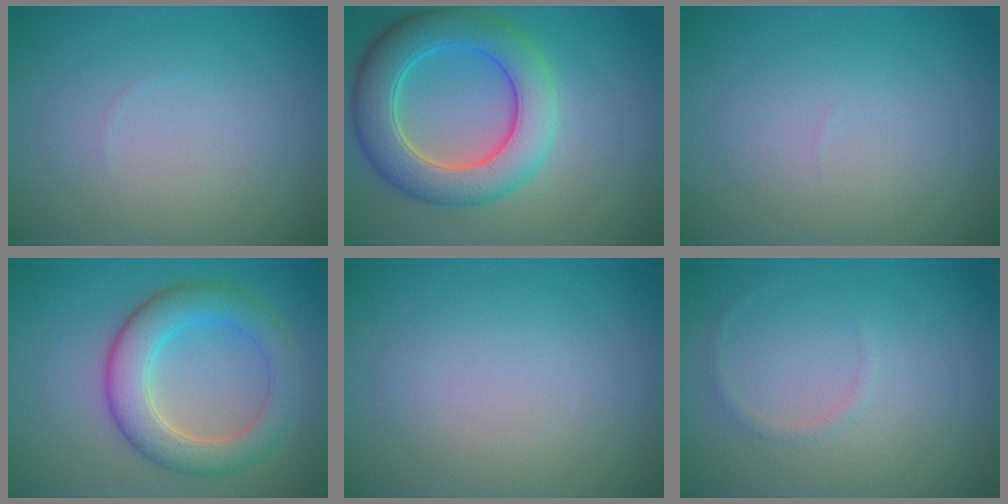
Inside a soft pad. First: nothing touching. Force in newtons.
{"total": 7.4, "press": 7.4, "slide": 0.4}
{"total": 0.0}
{"total": 5.7, "press": 5.7, "slide": 0.2}
{"total": 0.0}
{"total": 0.6, "press": 0.6, "slide": 0.1}